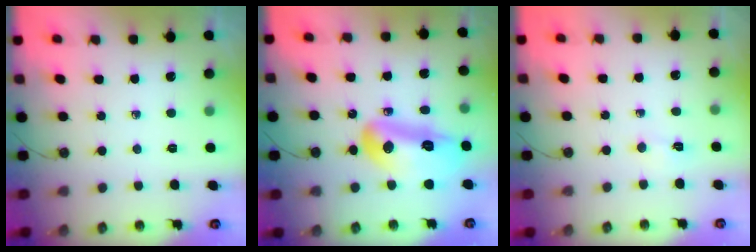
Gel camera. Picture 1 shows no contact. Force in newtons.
{"total": 15.5, "press": 15.4, "slide": 2.0}
{"total": 2.6, "press": 2.6, "slide": 0.6}